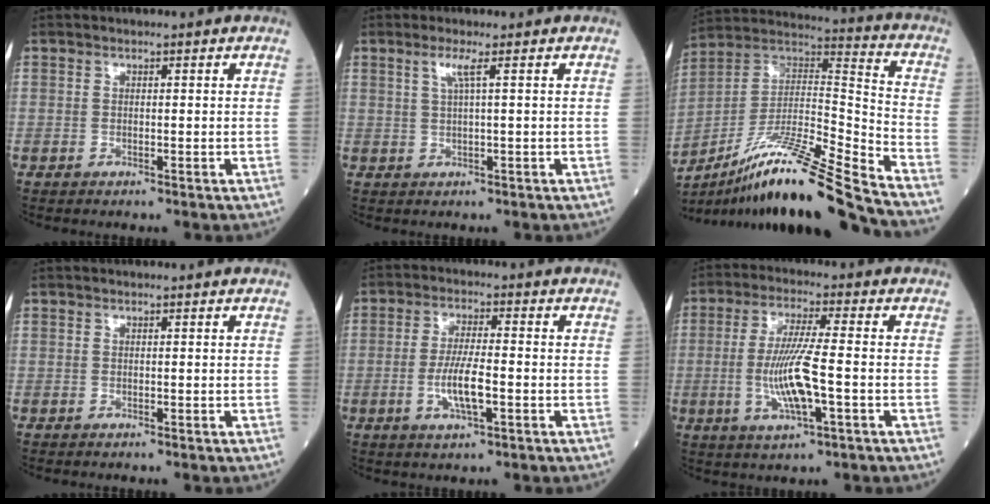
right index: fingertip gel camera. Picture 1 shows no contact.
{"total": 2.1, "force": [0.8, -0.5, 1.8], "torque": [-0.047, 0.002, 0.018]}
{"total": 21.7, "force": [-16.6, -0.4, 14.0], "torque": [-0.260, -0.005, -0.300]}
{"total": 0.0}
{"total": 6.4, "force": [-1.8, 1.2, 6.1], "torque": [-0.126, -0.003, -0.033]}
{"total": 9.6, "force": [-1.8, 0.7, 9.4], "torque": [-0.196, -0.006, -0.036]}